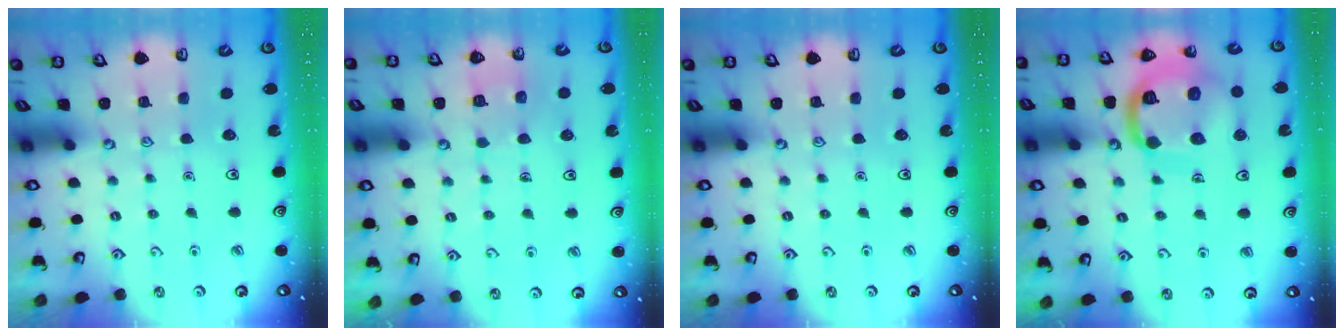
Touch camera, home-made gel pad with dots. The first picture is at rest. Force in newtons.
{"total": 4.3, "press": 4.3, "slide": 0.3}
{"total": 0.0}
{"total": 18.2, "press": 18.1, "slide": 2.0}